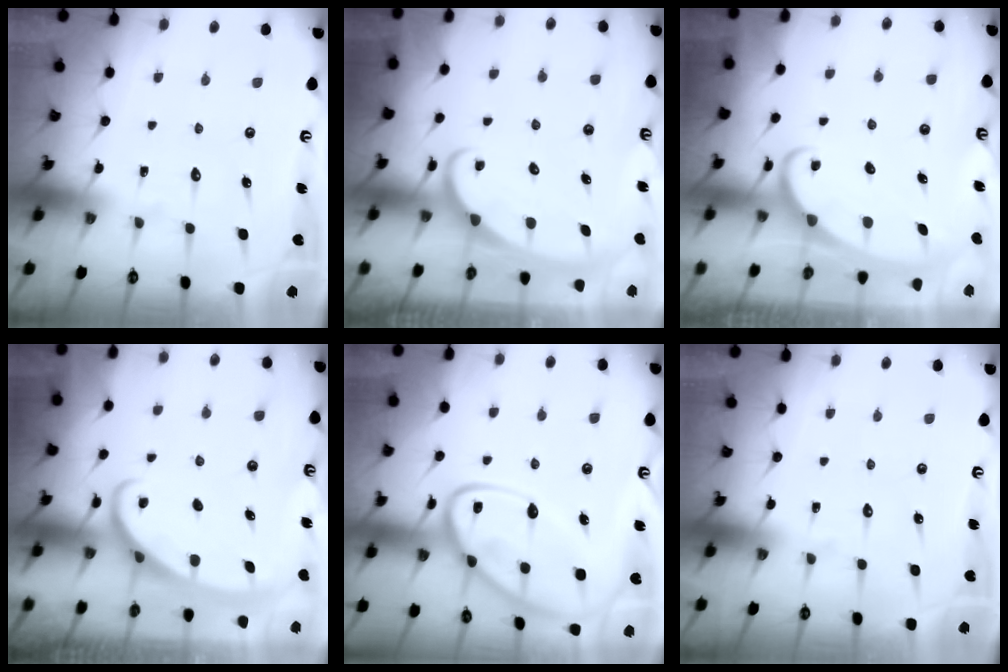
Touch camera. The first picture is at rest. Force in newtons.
{"total": 2.4, "press": 2.4, "slide": 0.4}
{"total": 2.3, "press": 2.3, "slide": 0.4}
{"total": 3.0, "press": 3.0, "slide": 0.4}
{"total": 15.8, "press": 15.8, "slide": 1.2}
{"total": 0.0}